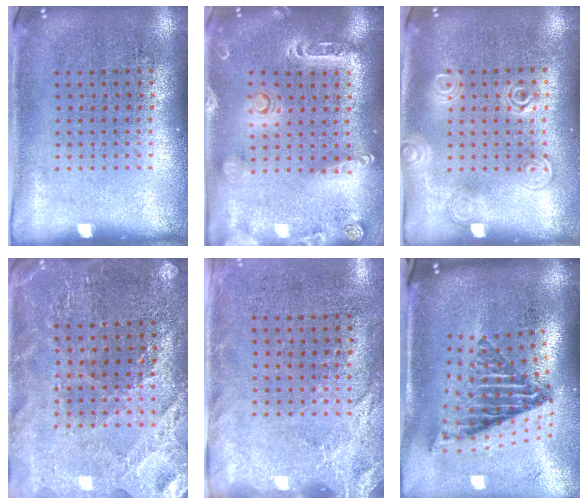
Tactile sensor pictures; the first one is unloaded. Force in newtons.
{"total": 2.1, "press": 1.9, "slide": 0.8}
{"total": 1.2, "press": 1.2, "slide": 0.3}
{"total": 2.4, "press": 2.3, "slide": 0.2}
{"total": 2.6, "press": 2.1, "slide": 1.5}
{"total": 2.7, "press": 1.8, "slide": 2.0}